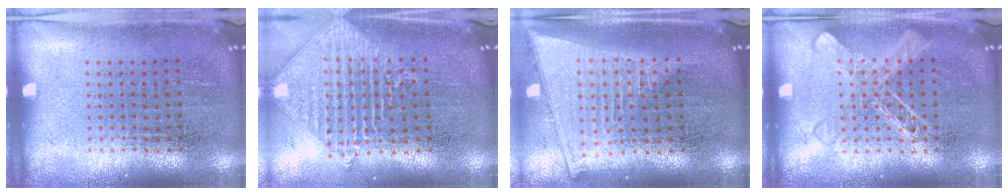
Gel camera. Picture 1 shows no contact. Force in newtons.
{"total": 1.9, "press": 1.6, "slide": 1.1}
{"total": 2.1, "press": 1.8, "slide": 1.1}
{"total": 2.3, "press": 2.3, "slide": 0.4}